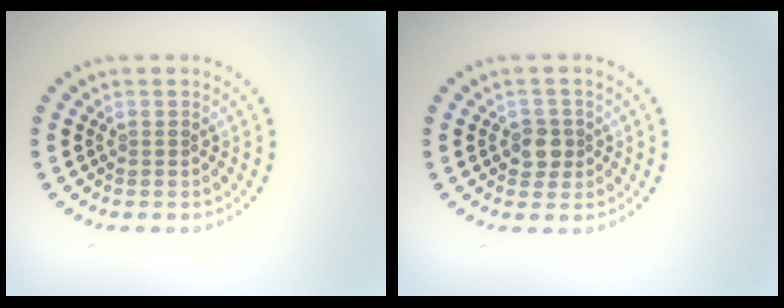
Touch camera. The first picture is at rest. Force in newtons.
{"total": 2.0, "press": 1.8, "slide": 0.8}